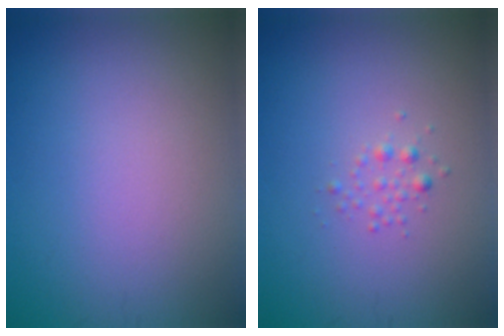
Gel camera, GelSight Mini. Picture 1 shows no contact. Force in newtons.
{"total": 0.9, "press": 0.9, "slide": 0.0}